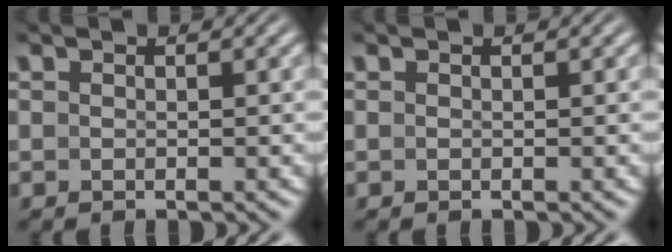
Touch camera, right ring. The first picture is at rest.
{"total": 0.0}